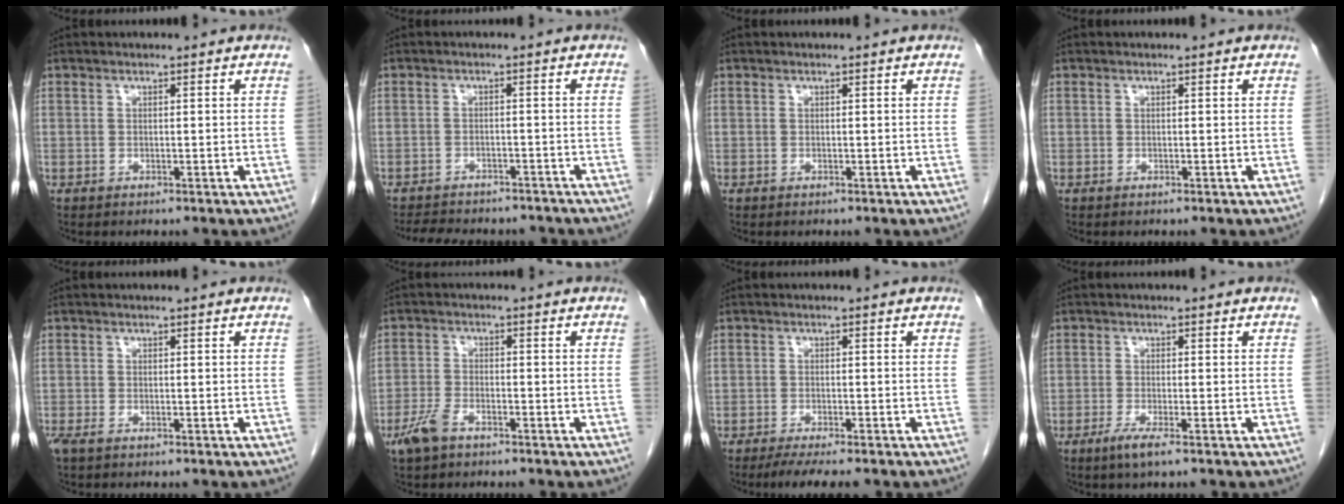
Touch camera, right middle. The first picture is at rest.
{"total": 11.4, "force": [-10.2, 3.5, 3.8], "torque": [-0.079, 0.001, -0.125]}
{"total": 0.0}
{"total": 0.0}
{"total": 1.7, "force": [-1.0, 0.7, 1.1], "torque": [-0.028, -0.004, -0.017]}
{"total": 4.3, "force": [-2.9, 1.6, 2.6], "torque": [-0.062, -0.001, -0.056]}
{"total": 5.3, "force": [-4.2, 0.3, 3.1], "torque": [-0.047, -0.013, -0.064]}
{"total": 2.9, "force": [-1.7, -0.1, 2.3], "torque": [-0.051, -0.011, -0.034]}